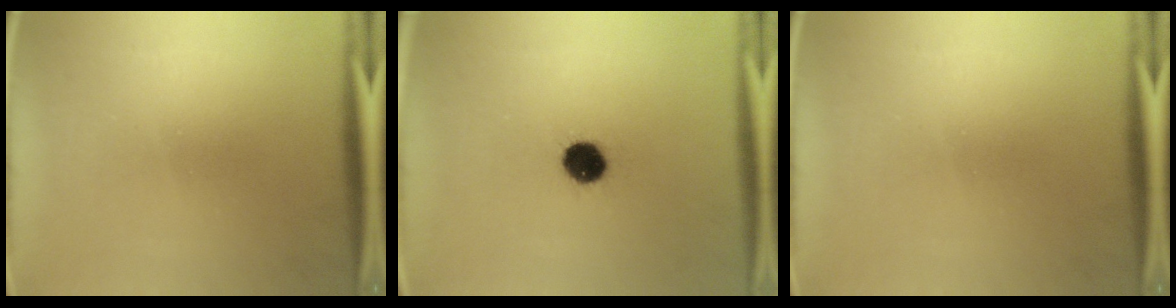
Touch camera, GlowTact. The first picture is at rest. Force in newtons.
{"total": 7.3}
{"total": 0.0}